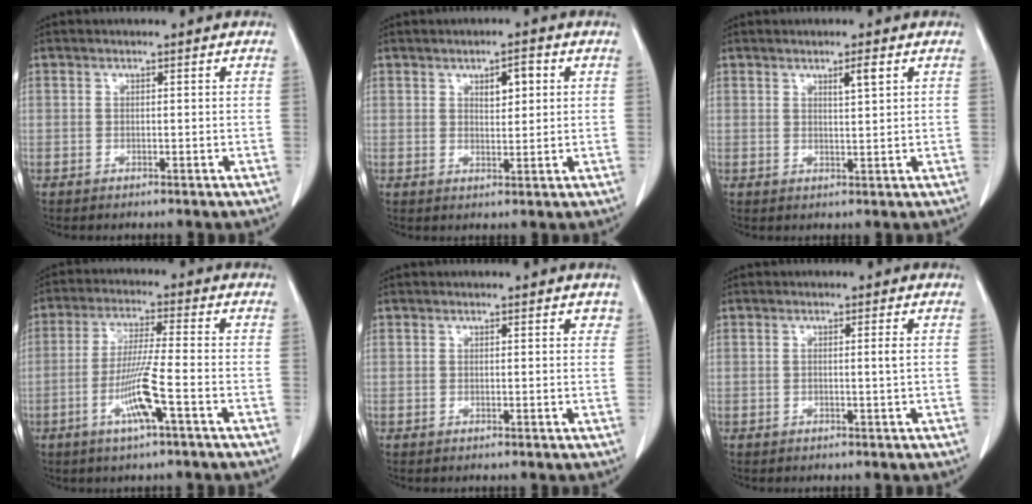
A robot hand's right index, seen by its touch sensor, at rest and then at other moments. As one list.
[{"total": 3.4, "force": [1.3, 1.3, 2.8], "torque": [-0.043, 0.003, 0.022]}, {"total": 2.2, "force": [1.2, 0.0, 1.8], "torque": [-0.034, -0.002, 0.021]}, {"total": 8.1, "force": [-3.1, -0.5, 7.5], "torque": [-0.147, -0.009, -0.062]}, {"total": 1.5, "force": [1.1, 0.8, 0.6], "torque": [0.006, 0.003, 0.007]}, {"total": 1.0, "force": [0.0, -0.4, 1.0], "torque": [-0.016, -0.001, -0.001]}]